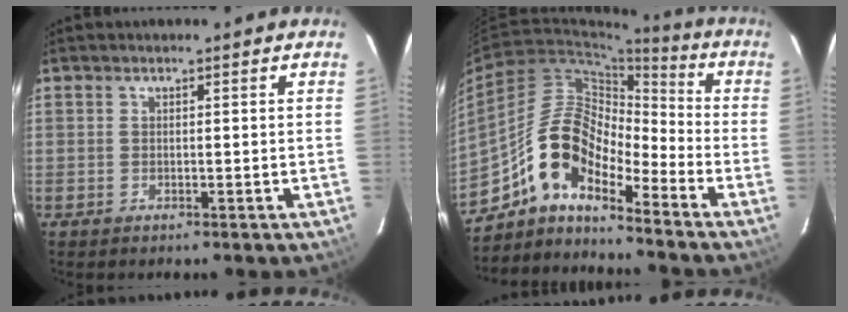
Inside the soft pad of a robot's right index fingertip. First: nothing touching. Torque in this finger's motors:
{"motor_torque": [1.15, -0.99, 0.92, 0.15]}